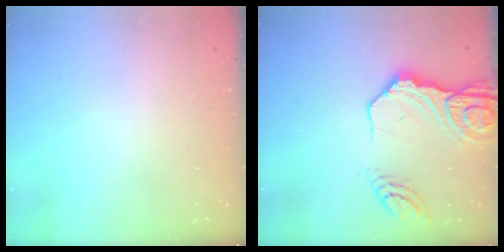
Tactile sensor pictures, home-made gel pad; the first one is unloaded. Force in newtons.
{"total": 15.9, "press": 15.7, "slide": 1.8}